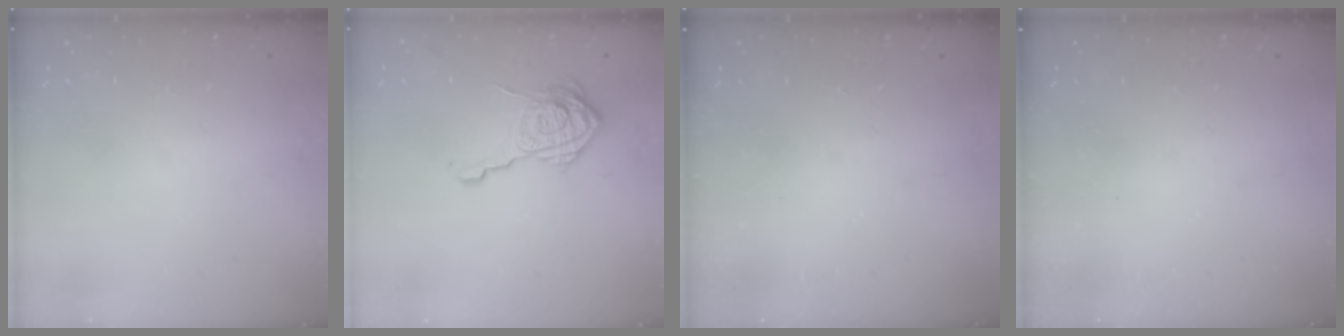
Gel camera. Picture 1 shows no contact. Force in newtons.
{"total": 17.7, "press": 17.6, "slide": 0.9}
{"total": 2.4, "press": 2.3, "slide": 0.8}
{"total": 2.4, "press": 2.3, "slide": 0.8}